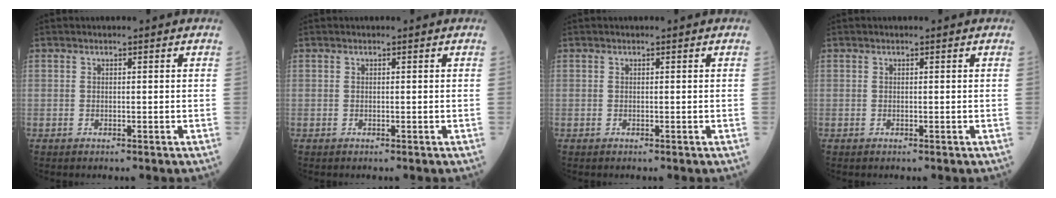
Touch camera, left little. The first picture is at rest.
{"total": 0.0}
{"total": 0.0}
{"total": 0.0}